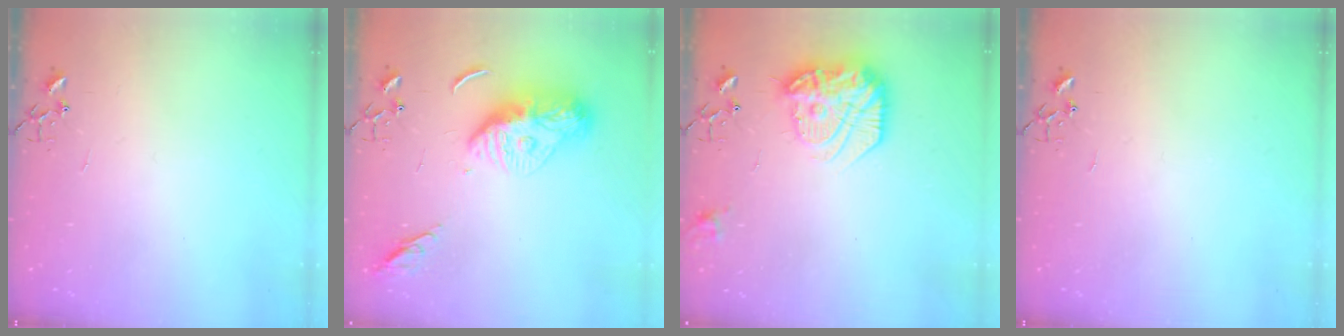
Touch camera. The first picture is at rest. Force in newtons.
{"total": 13.6, "press": 13.6, "slide": 1.3}
{"total": 22.2, "press": 22.1, "slide": 1.5}
{"total": 0.0}